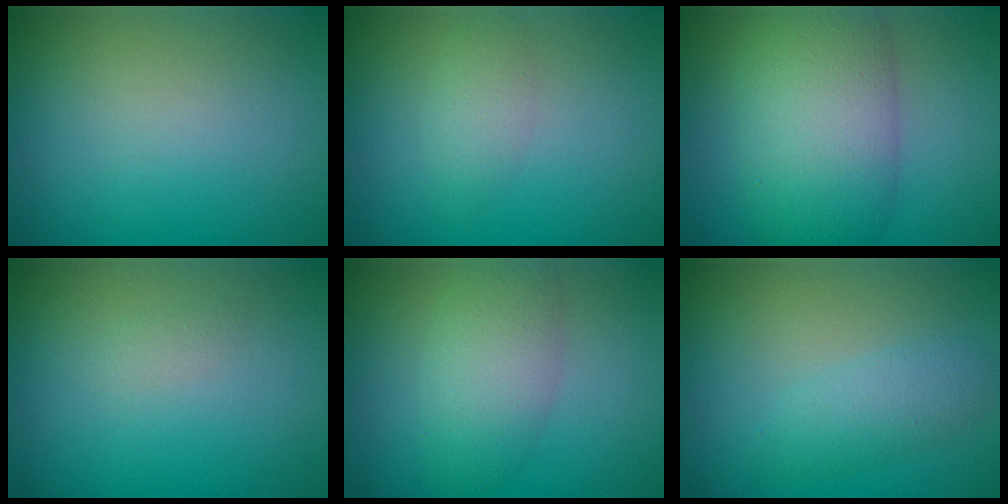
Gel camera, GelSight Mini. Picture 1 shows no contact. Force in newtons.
{"total": 1.6, "press": 1.6, "slide": 0.1}
{"total": 8.2, "press": 8.2, "slide": 0.2}
{"total": 0.6, "press": 0.6, "slide": 0.0}
{"total": 3.9, "press": 3.9, "slide": 0.2}
{"total": 2.2, "press": 2.2, "slide": 0.1}